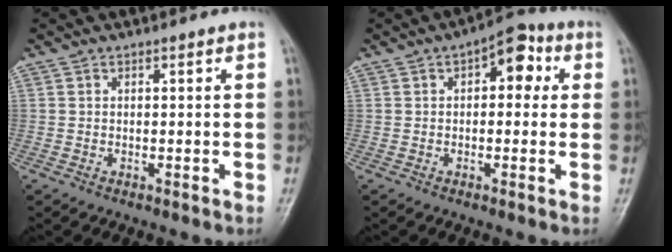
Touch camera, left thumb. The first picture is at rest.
{"total": 7.5, "force": [1.9, 4.2, 6.0], "torque": [-0.042, 0.016, 0.012]}